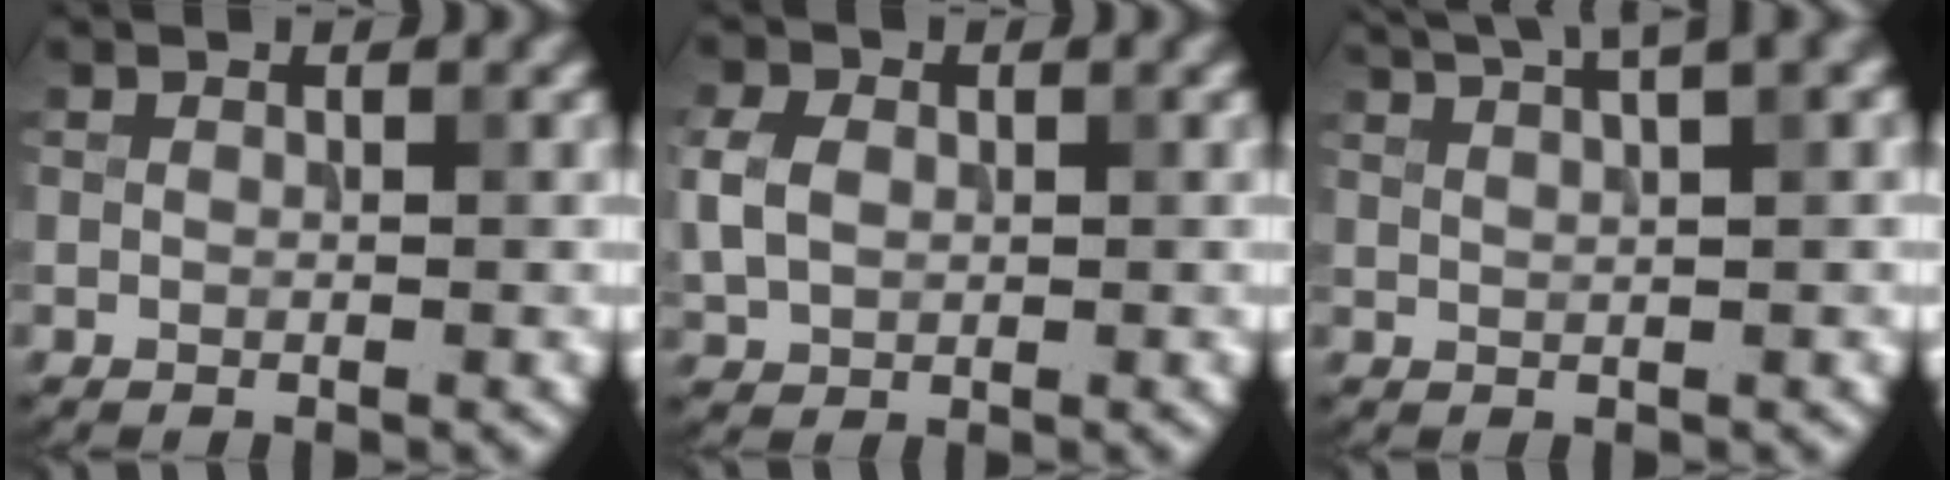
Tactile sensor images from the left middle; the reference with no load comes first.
{"total": 3.3, "force": [0.2, 2.6, 2.1], "torque": [-0.055, 0.009, 0.000]}
{"total": 6.6, "force": [4.7, 1.4, 4.5], "torque": [-0.054, 0.034, 0.051]}